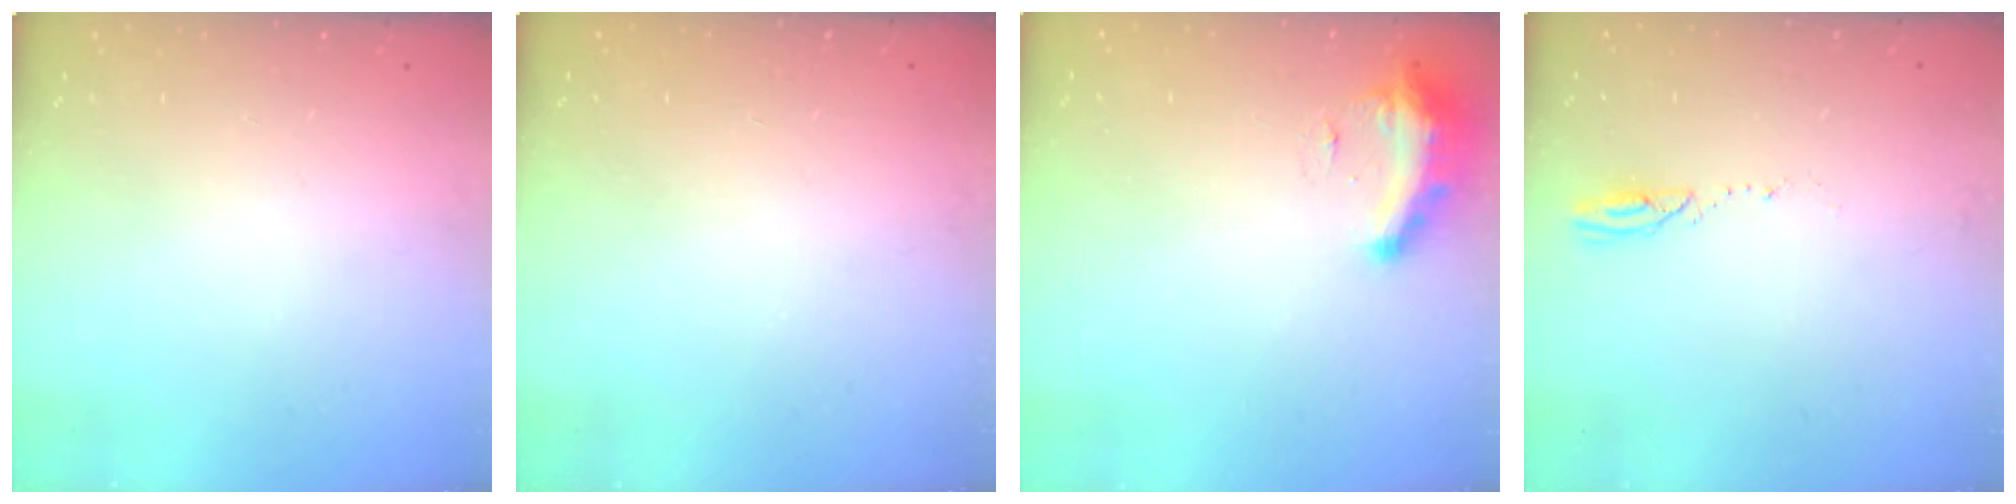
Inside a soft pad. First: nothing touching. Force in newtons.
{"total": 0.0}
{"total": 9.2, "press": 9.1, "slide": 0.5}
{"total": 2.6, "press": 2.6, "slide": 0.3}